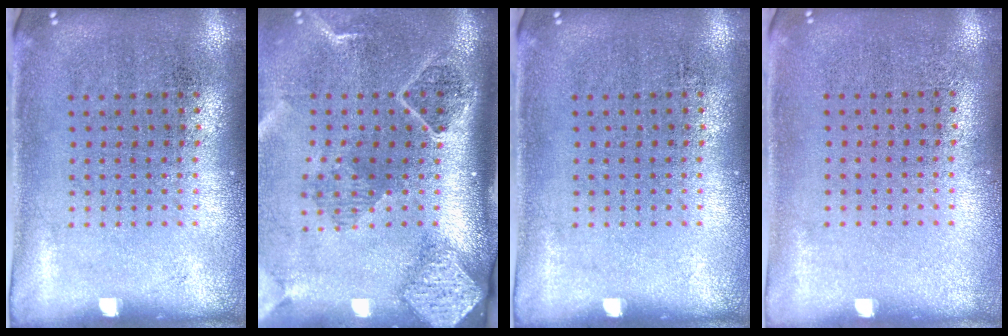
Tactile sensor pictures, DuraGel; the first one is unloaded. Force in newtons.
{"total": 2.7, "press": 2.0, "slide": 1.9}
{"total": 0.0}
{"total": 0.0}